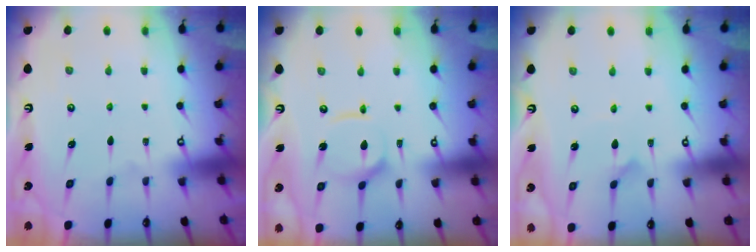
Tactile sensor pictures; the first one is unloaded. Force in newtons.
{"total": 9.4, "press": 9.4, "slide": 1.0}
{"total": 1.8, "press": 1.8, "slide": 0.1}